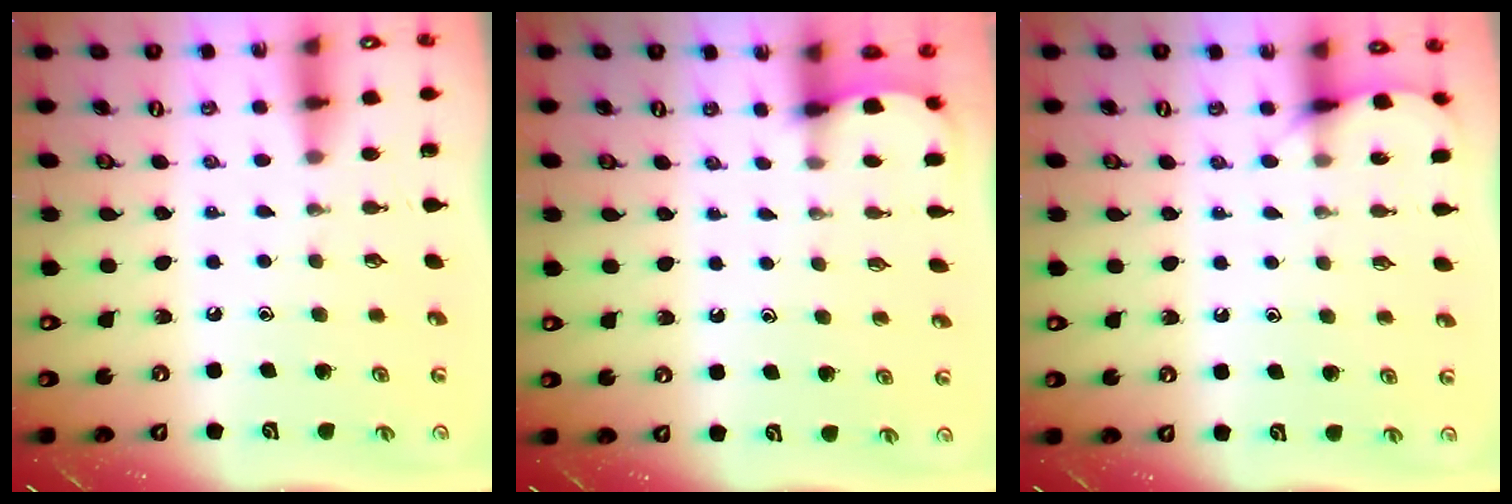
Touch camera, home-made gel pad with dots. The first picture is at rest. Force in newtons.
{"total": 1.3, "press": 1.3, "slide": 0.1}
{"total": 5.6, "press": 5.6, "slide": 0.7}